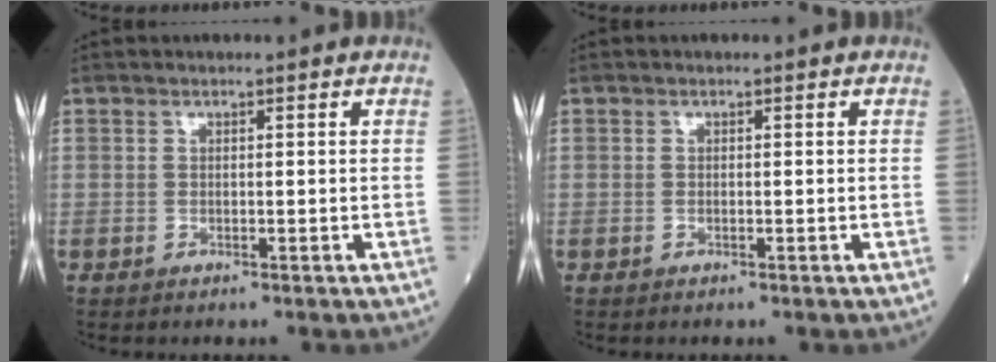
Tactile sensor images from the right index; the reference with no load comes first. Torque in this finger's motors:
{"motor_torque": [-0.10, 0.01, -0.01, -0.01]}